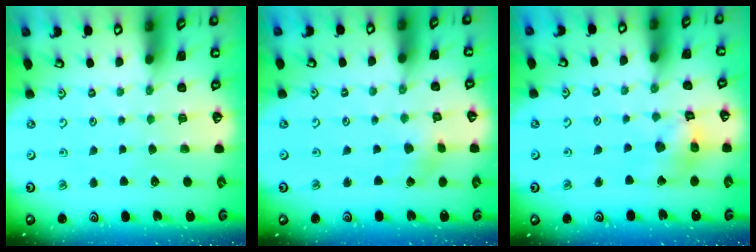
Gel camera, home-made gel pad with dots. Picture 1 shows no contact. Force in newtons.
{"total": 2.6, "press": 2.6, "slide": 0.4}
{"total": 10.5, "press": 10.4, "slide": 1.4}